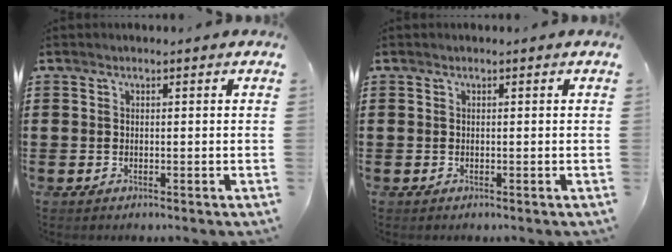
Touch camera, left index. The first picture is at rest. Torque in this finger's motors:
{"motor_torque": [-0.04, -0.01, 0.00, 0.00]}